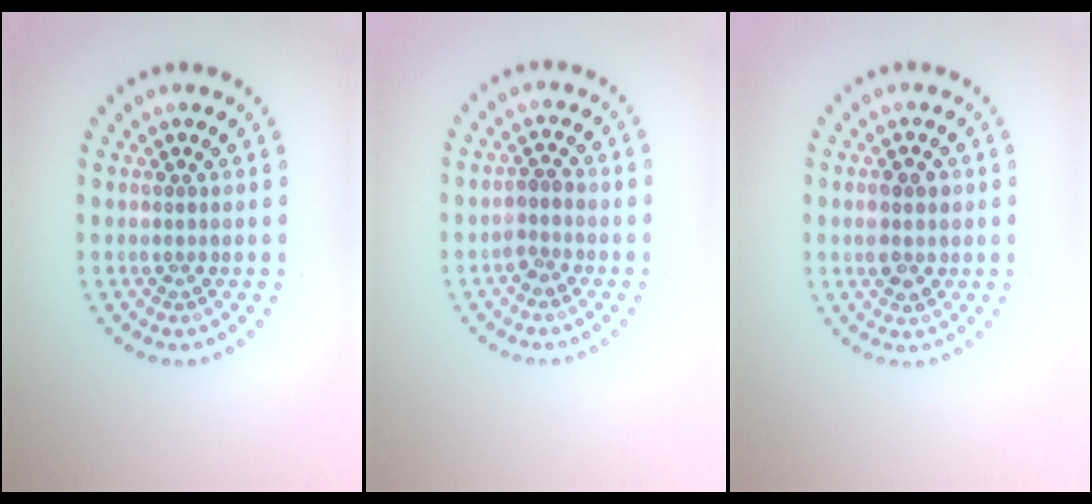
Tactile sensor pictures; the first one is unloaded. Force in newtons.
{"total": 1.5, "press": 1.3, "slide": 0.7}
{"total": 2.4, "press": 2.4, "slide": 0.2}